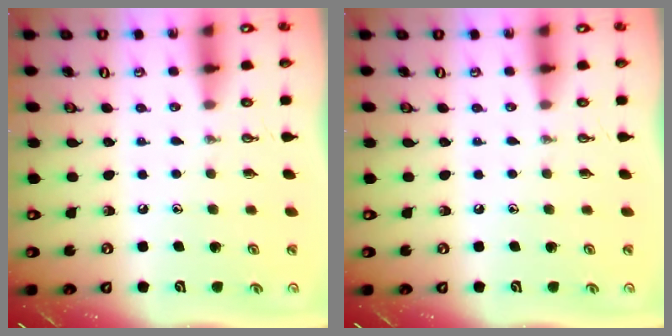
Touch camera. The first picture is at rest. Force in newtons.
{"total": 0.0}